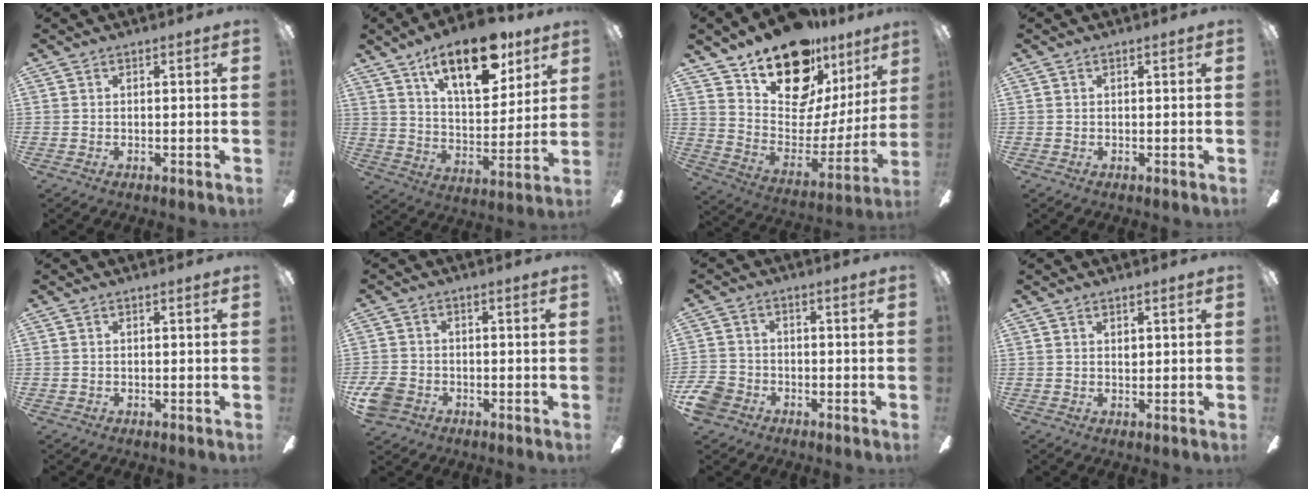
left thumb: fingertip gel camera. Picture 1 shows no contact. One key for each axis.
{"total": 19.4, "fx": 12.0, "fy": 8.5, "fz": 12.6, "tx": -0.184, "ty": -0.057, "tz": 0.197}
{"total": 21.0, "fx": 15.9, "fy": 9.8, "fz": 9.4, "tx": -0.154, "ty": -0.112, "tz": 0.283}
{"total": 0.0}
{"total": 0.6, "fx": -0.2, "fy": 0.5, "fz": 0.2, "tx": -0.002, "ty": 0.005, "tz": -0.005}
{"total": 5.7, "fx": -2.8, "fy": 4.2, "fz": 2.6, "tx": -0.064, "ty": 0.015, "tz": -0.054}
{"total": 6.2, "fx": -3.4, "fy": 4.6, "fz": 2.4, "tx": -0.060, "ty": 0.022, "tz": -0.067}
{"total": 1.3, "fx": 0.7, "fy": 0.8, "fz": 0.8, "tx": -0.009, "ty": -0.002, "tz": 0.010}